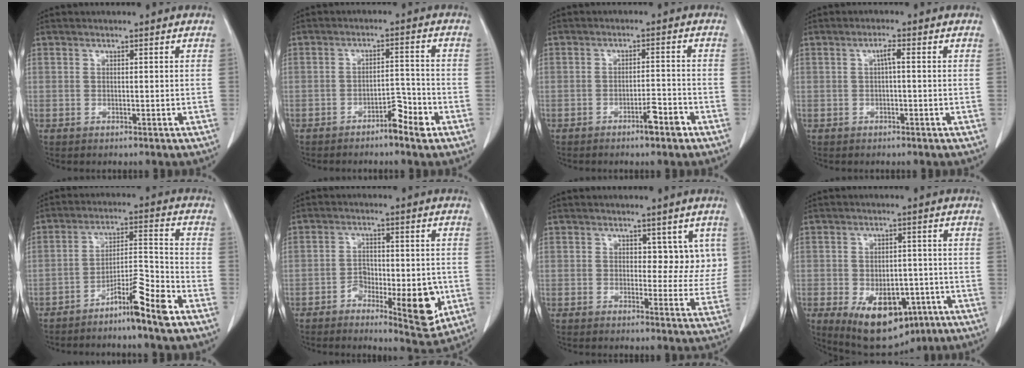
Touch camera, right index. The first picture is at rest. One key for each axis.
{"total": 4.1, "fx": -2.9, "fy": 0.8, "fz": 2.7, "tx": -0.037, "ty": 0.005, "tz": -0.049}
{"total": 3.6, "fx": -2.4, "fy": 0.5, "fz": 2.7, "tx": -0.040, "ty": 0.002, "tz": -0.038}
{"total": 1.6, "fx": 0.2, "fy": 0.2, "fz": 1.6, "tx": -0.029, "ty": 0.005, "tz": 0.003}
{"total": 8.3, "fx": -5.7, "fy": 0.1, "fz": 6.1, "tx": -0.100, "ty": 0.006, "tz": -0.100}
{"total": 10.4, "fx": -3.8, "fy": 4.1, "fz": 8.8, "tx": -0.110, "ty": 0.003, "tz": -0.049}
{"total": 5.1, "fx": 2.1, "fy": 3.2, "fz": 3.4, "tx": -0.016, "ty": 0.001, "tz": 0.022}
{"total": 14.0, "fx": -6.7, "fy": 8.0, "fz": 9.3, "tx": -0.160, "ty": -0.005, "tz": -0.088}